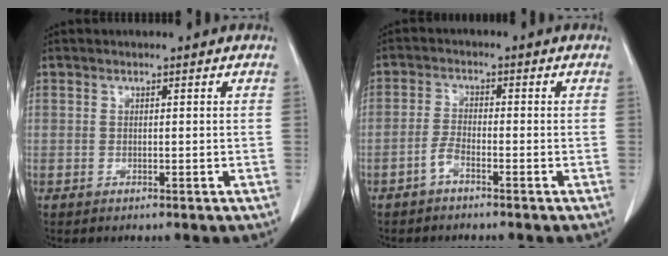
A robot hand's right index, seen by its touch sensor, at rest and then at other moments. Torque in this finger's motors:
{"motor_torque": [0.32, -0.25, 0.07, 0.04]}